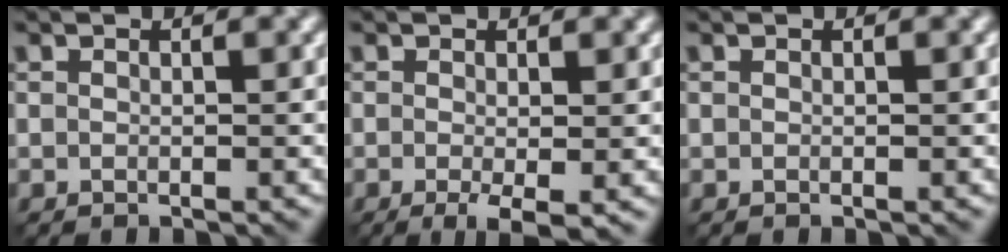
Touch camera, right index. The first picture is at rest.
{"total": 2.6, "force": [-0.8, 0.5, 2.4], "torque": [-0.046, -0.011, -0.012]}
{"total": 0.0}